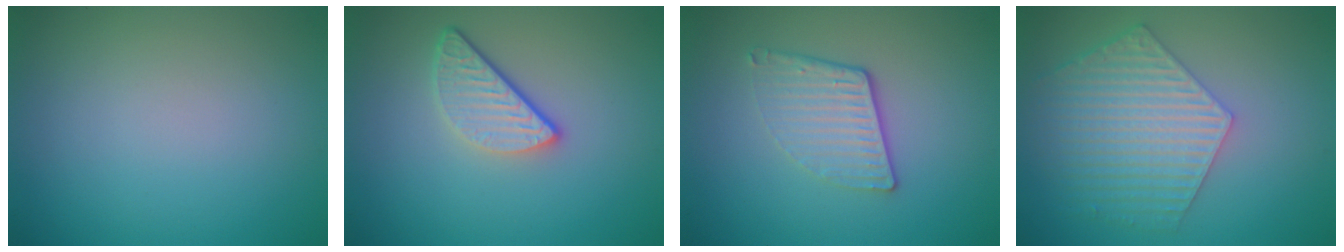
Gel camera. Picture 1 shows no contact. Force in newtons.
{"total": 3.3, "press": 2.6, "slide": 2.0}
{"total": 3.3, "press": 2.6, "slide": 2.1}
{"total": 6.4, "press": 4.9, "slide": 4.1}